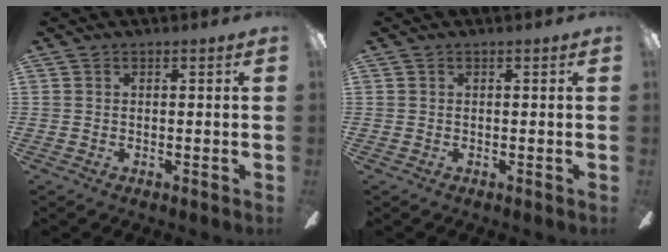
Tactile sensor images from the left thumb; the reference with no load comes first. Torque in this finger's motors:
{"motor_torque": [-0.15, -0.16, 0.07, -0.02, -0.01]}